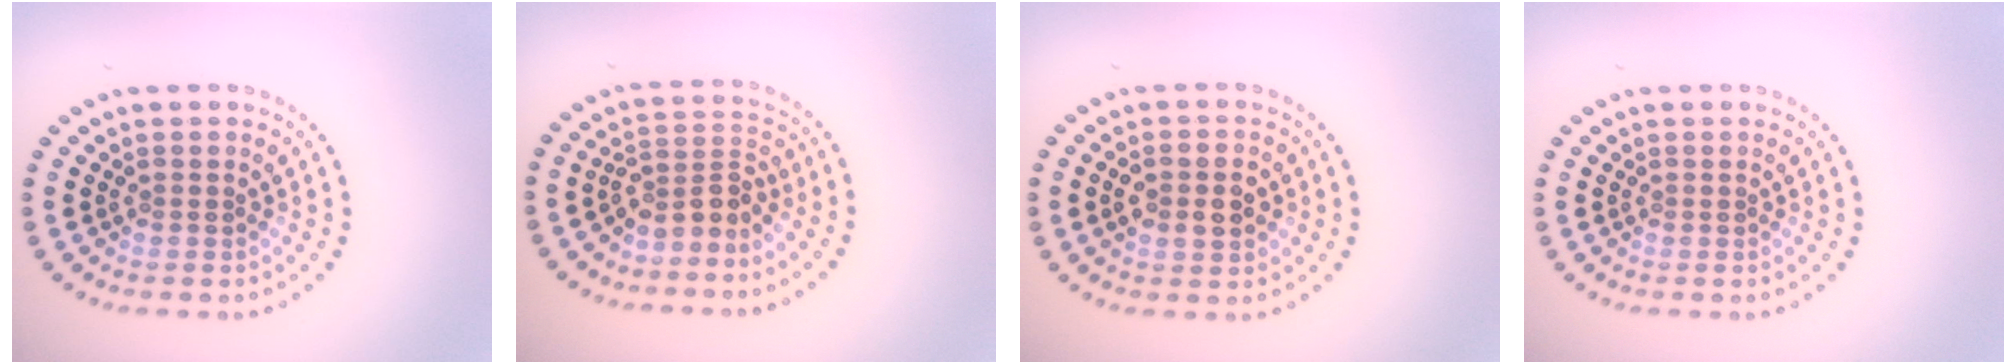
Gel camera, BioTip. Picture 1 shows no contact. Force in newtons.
{"total": 2.7, "press": 2.0, "slide": 1.8}
{"total": 2.7, "press": 2.7, "slide": 0.1}
{"total": 0.0}